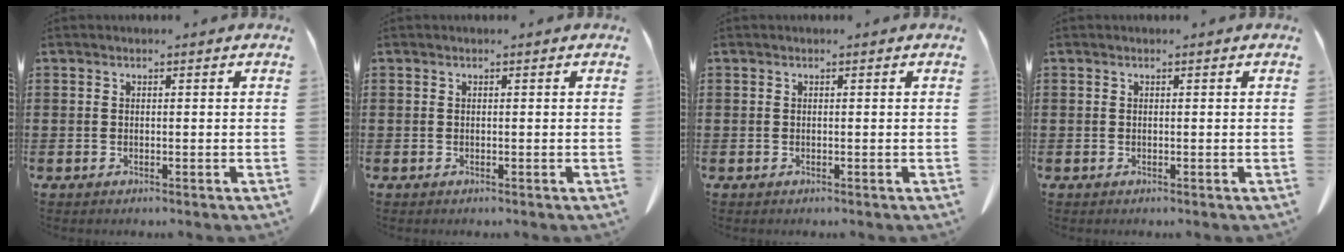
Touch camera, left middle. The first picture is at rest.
{"total": 0.0}
{"total": 0.0}
{"total": 0.0}